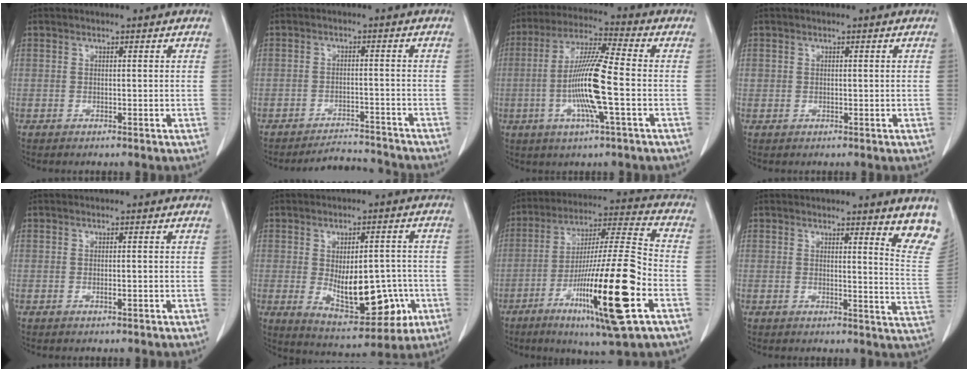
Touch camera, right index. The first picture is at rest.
{"total": 5.4, "force": [-5.3, 0.6, -0.6], "torque": [0.013, 0.010, -0.083]}
{"total": 12.3, "force": [-2.4, 0.2, 12.1], "torque": [-0.235, -0.004, -0.054]}
{"total": 0.6, "force": [0.1, 0.6, 0.3], "torque": [-0.004, 0.005, 0.002]}
{"total": 1.0, "force": [-0.3, 0.1, 0.9], "torque": [-0.016, -0.001, -0.003]}
{"total": 13.4, "force": [-2.6, 5.9, 11.8], "torque": [-0.174, -0.002, -0.020]}
{"total": 21.3, "force": [-8.1, 0.9, 19.7], "torque": [-0.336, -0.026, -0.137]}
{"total": 7.9, "force": [6.2, 0.2, 4.8], "torque": [-0.039, -0.038, 0.045]}